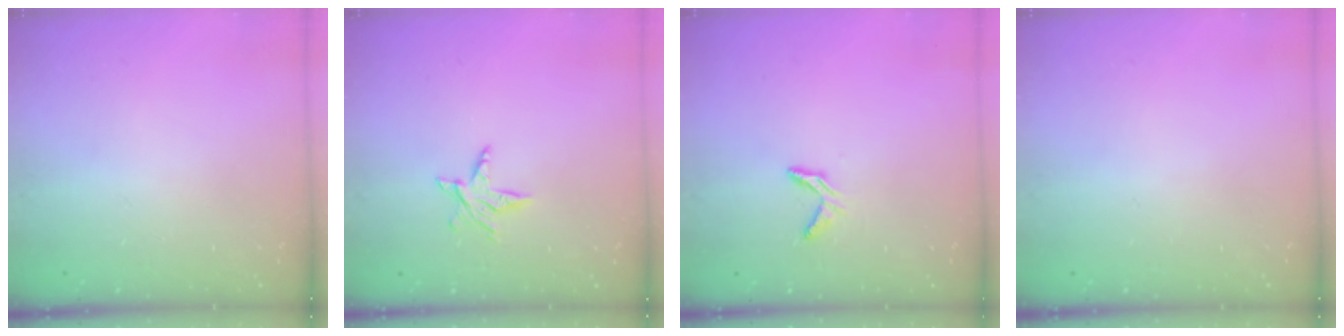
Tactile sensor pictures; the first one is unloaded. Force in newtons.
{"total": 4.9, "press": 4.9, "slide": 0.5}
{"total": 4.7, "press": 4.7, "slide": 0.1}
{"total": 0.0}